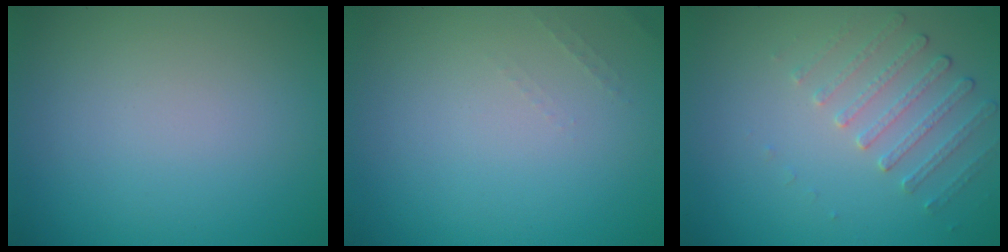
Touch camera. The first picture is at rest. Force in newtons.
{"total": 0.6, "press": 0.6, "slide": 0.2}
{"total": 1.9, "press": 1.5, "slide": 1.2}